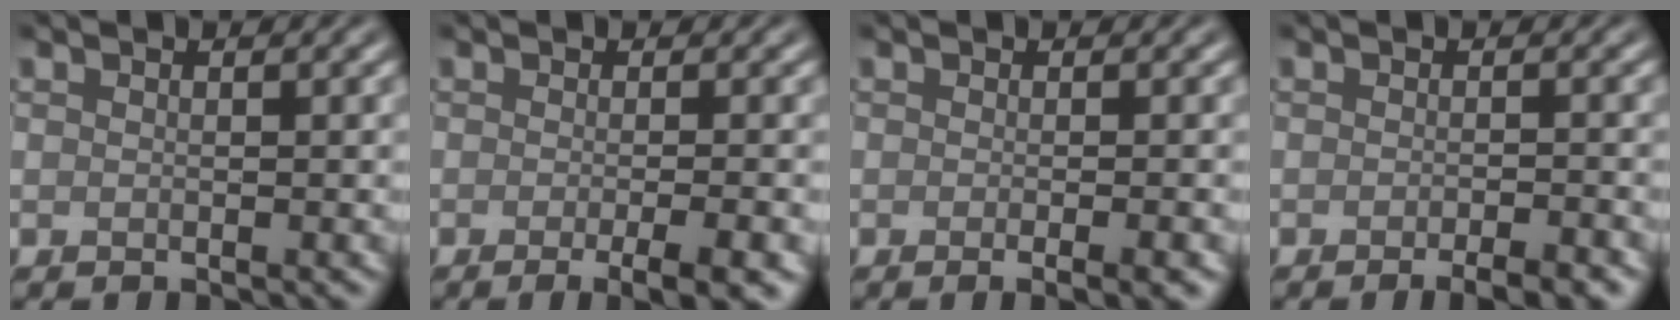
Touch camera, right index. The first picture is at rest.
{"total": 4.6, "force": [-1.5, 1.2, 4.1], "torque": [-0.045, -0.007, -0.019]}
{"total": 3.3, "force": [-0.9, 1.1, 3.0], "torque": [-0.022, -0.001, -0.014]}
{"total": 3.4, "force": [-2.1, 0.7, 2.5], "torque": [-0.028, 0.002, -0.029]}